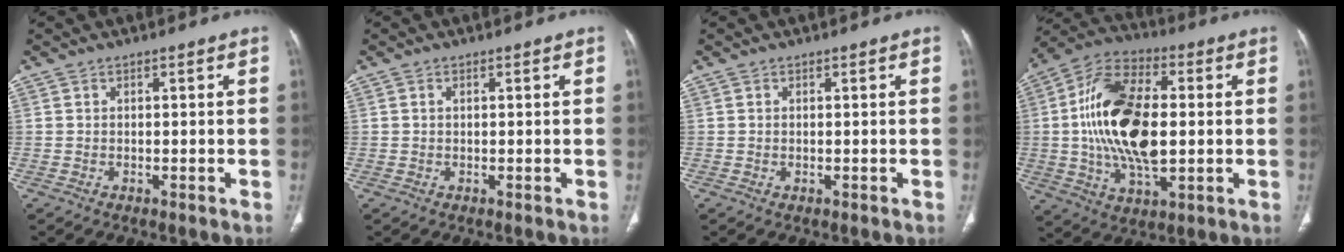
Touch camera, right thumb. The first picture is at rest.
{"total": 0.6, "force": [0.2, 0.4, 0.5], "torque": [-0.012, 0.004, 0.004]}
{"total": 0.0}
{"total": 21.2, "force": [1.2, 11.5, 17.7], "torque": [-0.328, 0.008, 0.021]}